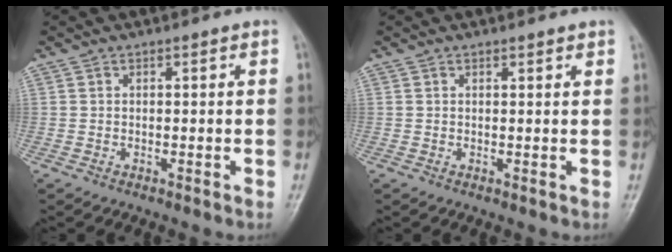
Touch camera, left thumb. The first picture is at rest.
{"total": 1.1, "force": [1.0, 0.2, 0.5], "torque": [-0.005, -0.004, 0.012]}